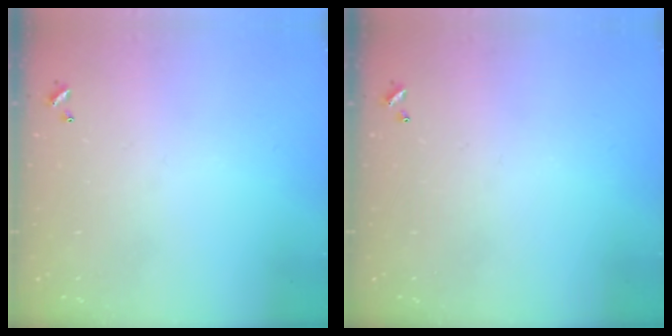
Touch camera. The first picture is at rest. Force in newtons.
{"total": 0.0}